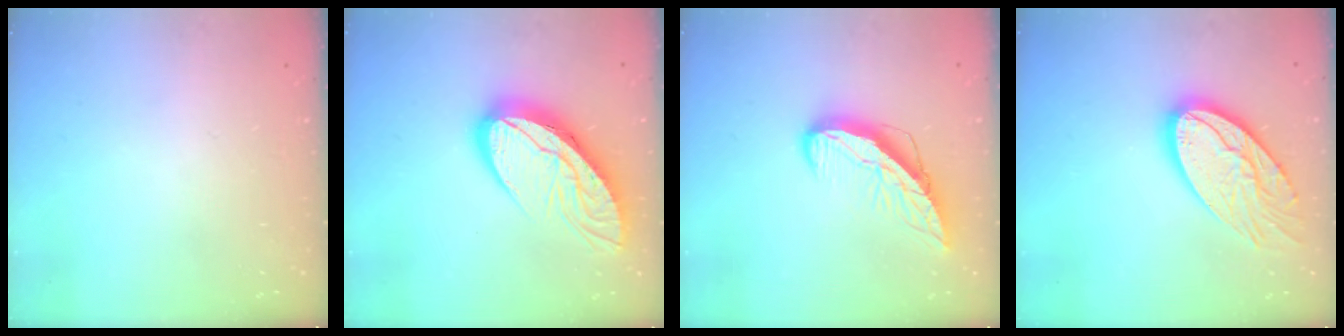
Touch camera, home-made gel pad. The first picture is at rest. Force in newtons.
{"total": 17.0, "press": 16.9, "slide": 1.7}
{"total": 9.9, "press": 9.9, "slide": 1.1}
{"total": 18.9, "press": 18.9, "slide": 1.4}